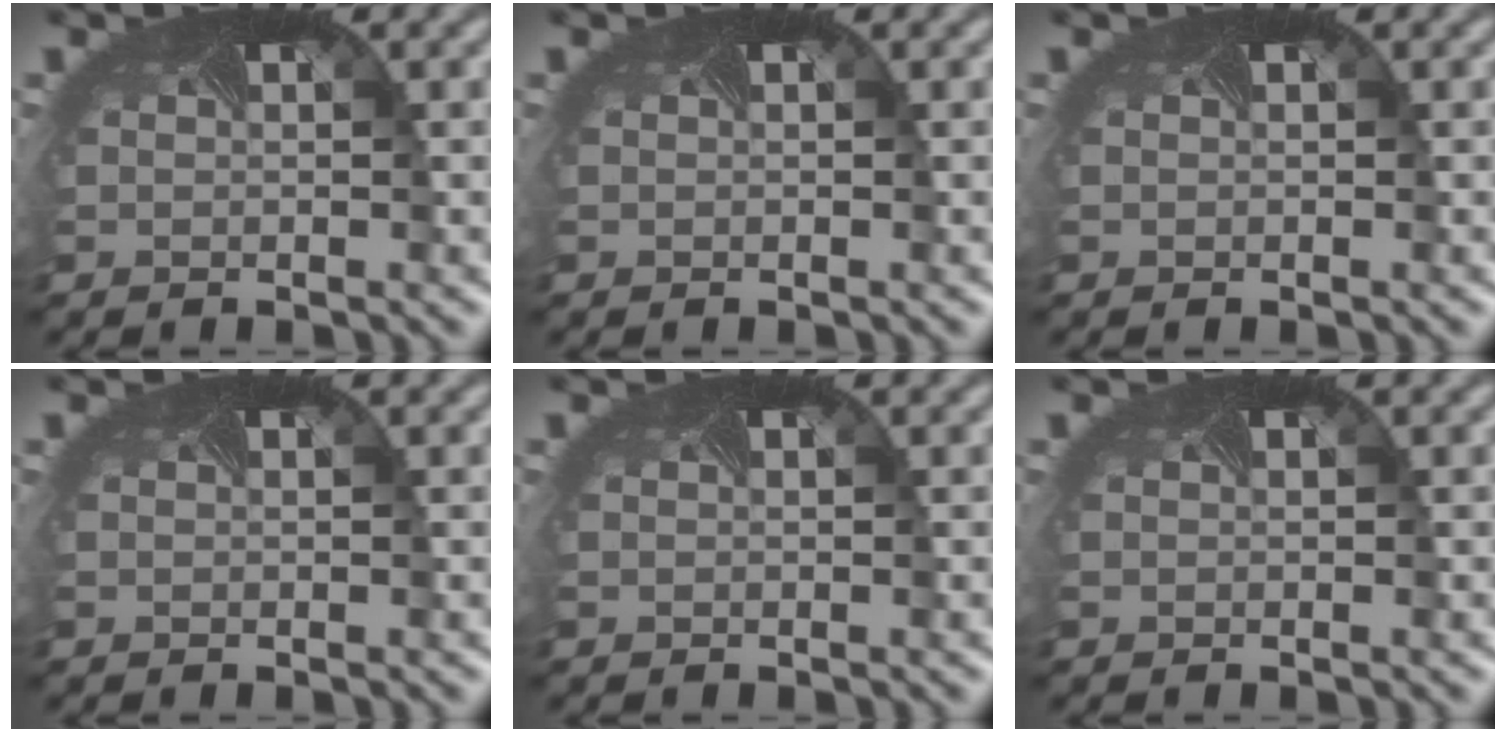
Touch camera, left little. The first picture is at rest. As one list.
[{"total": 0.0}, {"total": 0.0}, {"total": 0.0}, {"total": 0.0}, {"total": 0.0}]